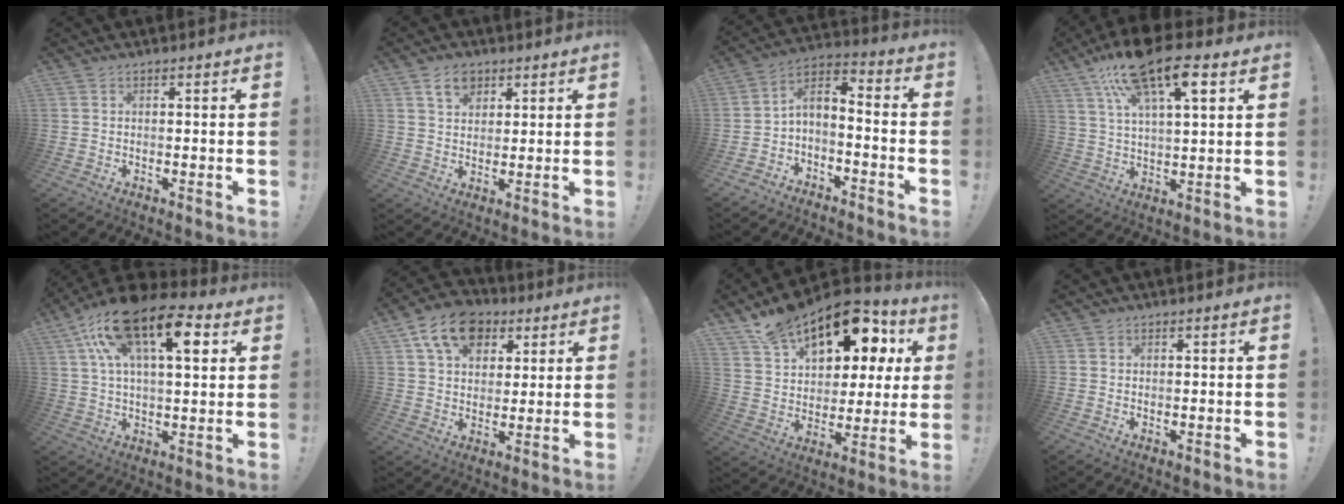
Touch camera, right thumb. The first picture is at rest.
{"total": 6.8, "force": [4.0, 4.7, 2.8], "torque": [-0.040, -0.012, 0.075]}
{"total": 4.7, "force": [-3.7, 2.2, 2.0], "torque": [-0.036, 0.014, -0.067]}
{"total": 17.0, "force": [9.6, 5.9, 12.7], "torque": [-0.202, -0.044, 0.159]}
{"total": 19.4, "force": [8.5, 8.2, 15.3], "torque": [-0.248, -0.030, 0.138]}
{"total": 14.6, "force": [7.1, 10.5, 7.2], "torque": [-0.108, -0.030, 0.134]}
{"total": 19.9, "force": [13.1, 11.0, 10.2], "torque": [-0.145, -0.088, 0.240]}
{"total": 0.5, "force": [0.3, 0.4, -0.1], "torque": [0.003, 0.000, 0.007]}